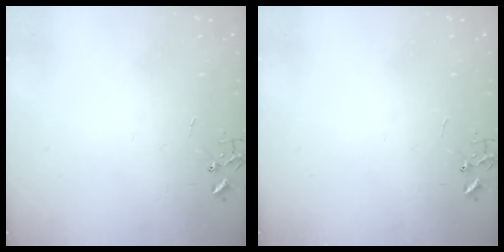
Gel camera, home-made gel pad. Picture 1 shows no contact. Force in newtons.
{"total": 0.0}